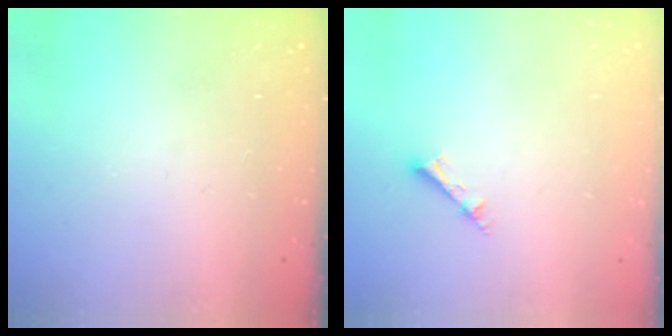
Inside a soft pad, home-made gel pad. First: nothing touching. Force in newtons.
{"total": 2.3, "press": 2.3, "slide": 0.1}